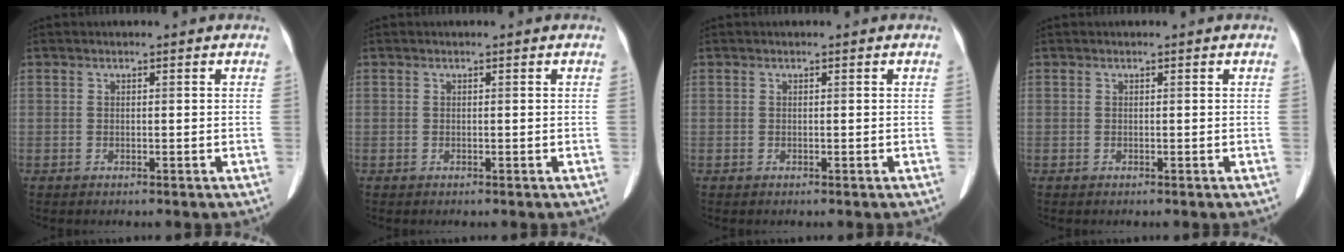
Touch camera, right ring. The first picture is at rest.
{"total": 0.0}
{"total": 0.0}
{"total": 0.0}